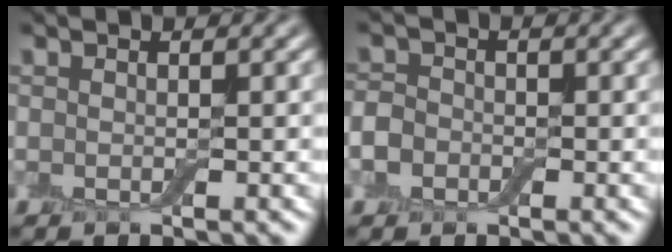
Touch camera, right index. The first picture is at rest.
{"total": 1.8, "force": [-0.7, 1.6, 0.2], "torque": [0.001, 0.007, -0.023]}